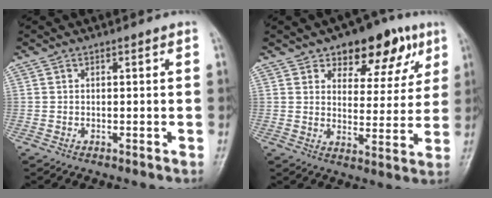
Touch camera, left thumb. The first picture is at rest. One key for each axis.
{"total": 13.5, "fx": 7.7, "fy": 7.5, "fz": 8.2, "tx": -0.056, "ty": -0.029, "tz": 0.108}